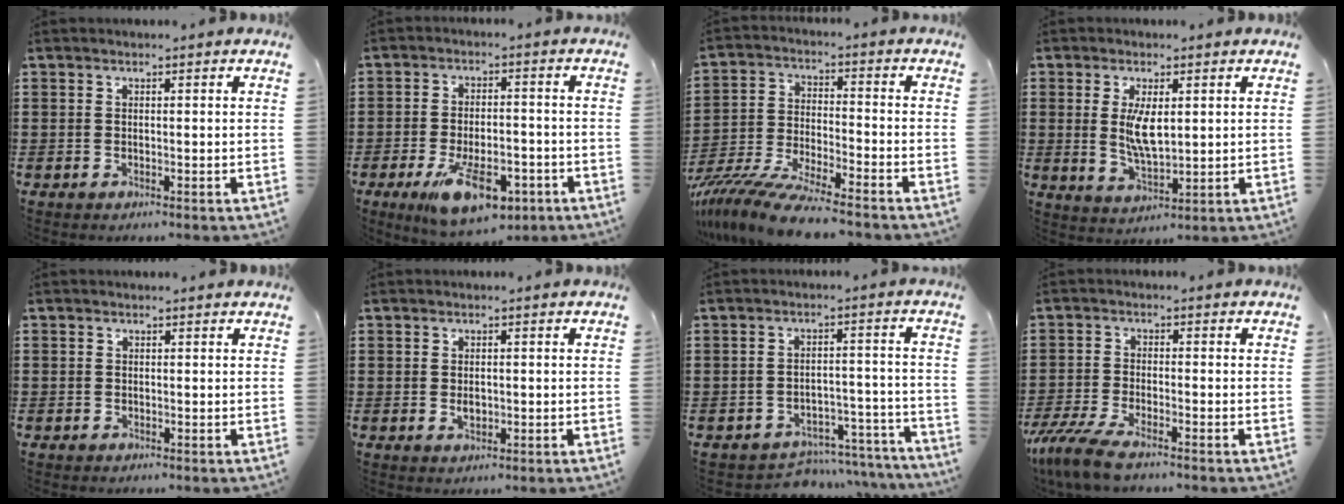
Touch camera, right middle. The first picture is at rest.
{"total": 10.3, "force": [-5.4, 4.4, 7.6], "torque": [-0.138, -0.002, -0.092]}
{"total": 9.7, "force": [-8.9, 0.1, 4.0], "torque": [-0.082, 0.002, -0.173]}
{"total": 5.4, "force": [1.3, 2.2, 4.8], "torque": [-0.092, -0.002, 0.022]}
{"total": 0.6, "force": [0.0, 0.6, 0.0], "torque": [-0.003, 0.003, -0.001]}
{"total": 1.5, "force": [-0.1, 1.0, 1.2], "torque": [-0.017, -0.002, -0.003]}
{"total": 5.0, "force": [-4.9, 1.0, 0.9], "torque": [-0.015, 0.010, -0.096]}
{"total": 5.3, "force": [-4.3, 0.5, 3.1], "torque": [-0.094, -0.024, -0.089]}